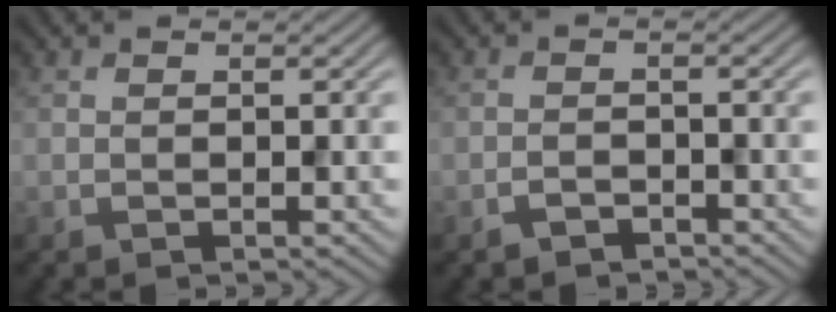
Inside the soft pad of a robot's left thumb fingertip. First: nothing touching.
{"total": 1.5, "force": [-1.4, 0.4, 0.3], "torque": [-0.009, 0.003, -0.028]}